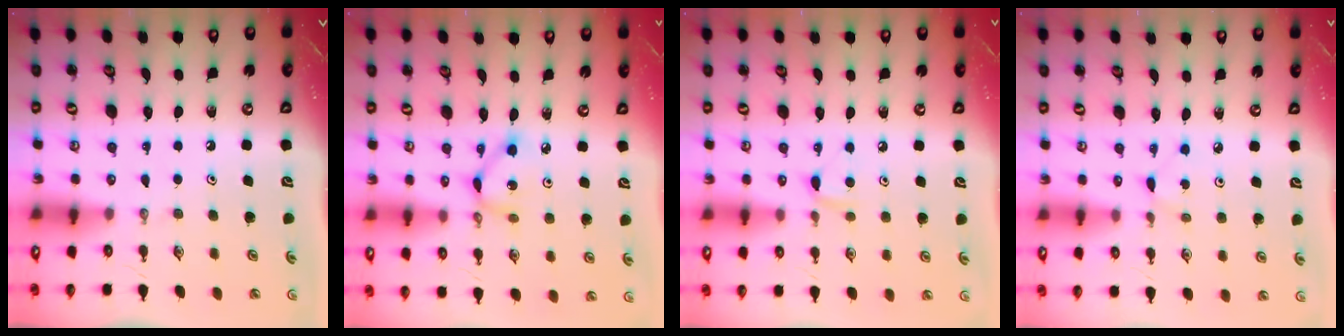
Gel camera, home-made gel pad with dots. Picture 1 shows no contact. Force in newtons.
{"total": 5.5, "press": 5.5, "slide": 0.3}
{"total": 6.0, "press": 5.9, "slide": 0.9}
{"total": 2.3, "press": 2.3, "slide": 0.3}